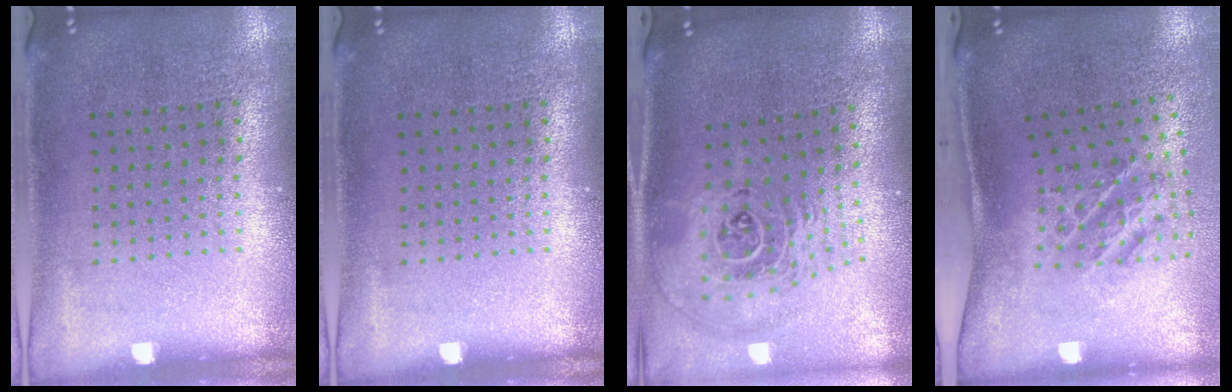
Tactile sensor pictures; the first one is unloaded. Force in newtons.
{"total": 0.0}
{"total": 2.6, "press": 1.9, "slide": 1.8}
{"total": 1.6, "press": 1.2, "slide": 1.1}